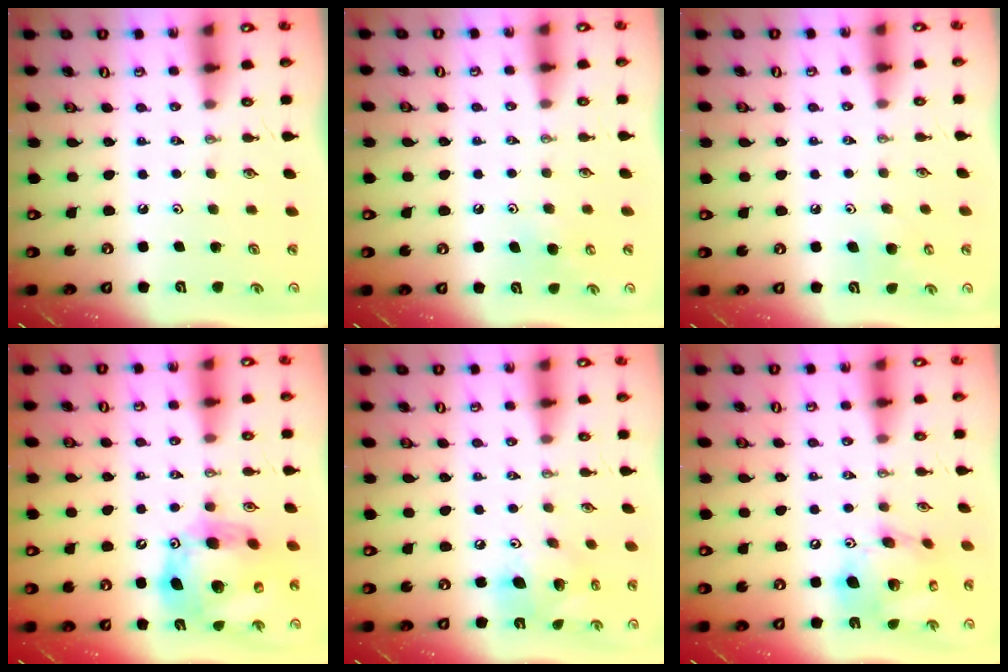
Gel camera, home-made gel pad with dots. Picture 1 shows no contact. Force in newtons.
{"total": 5.5, "press": 5.5, "slide": 0.5}
{"total": 5.7, "press": 5.7, "slide": 0.6}
{"total": 18.0, "press": 17.9, "slide": 2.1}
{"total": 13.0, "press": 12.8, "slide": 2.2}
{"total": 17.8, "press": 17.5, "slide": 3.2}